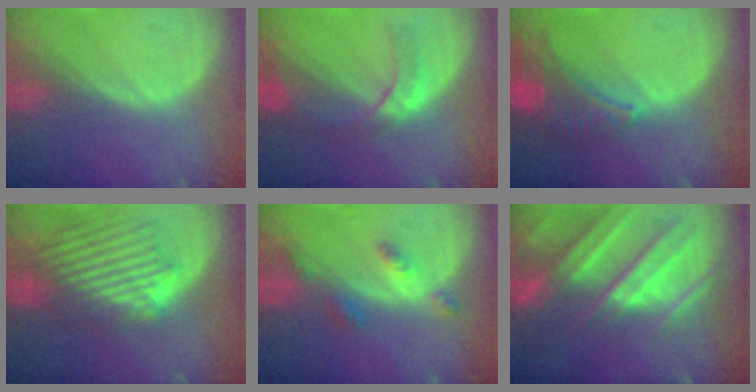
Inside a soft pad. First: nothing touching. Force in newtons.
{"total": 5.0, "press": 4.9, "slide": 1.0}
{"total": 8.3, "press": 7.2, "slide": 4.0}
{"total": 8.8, "press": 8.3, "slide": 2.9}
{"total": 4.2, "press": 3.9, "slide": 1.6}
{"total": 11.1, "press": 9.8, "slide": 5.1}